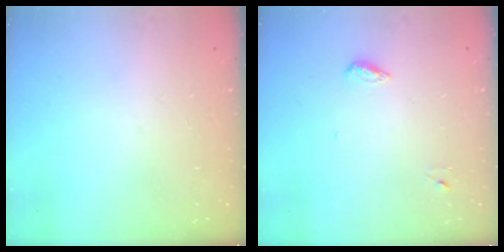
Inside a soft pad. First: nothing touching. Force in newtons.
{"total": 4.6, "press": 4.4, "slide": 1.0}